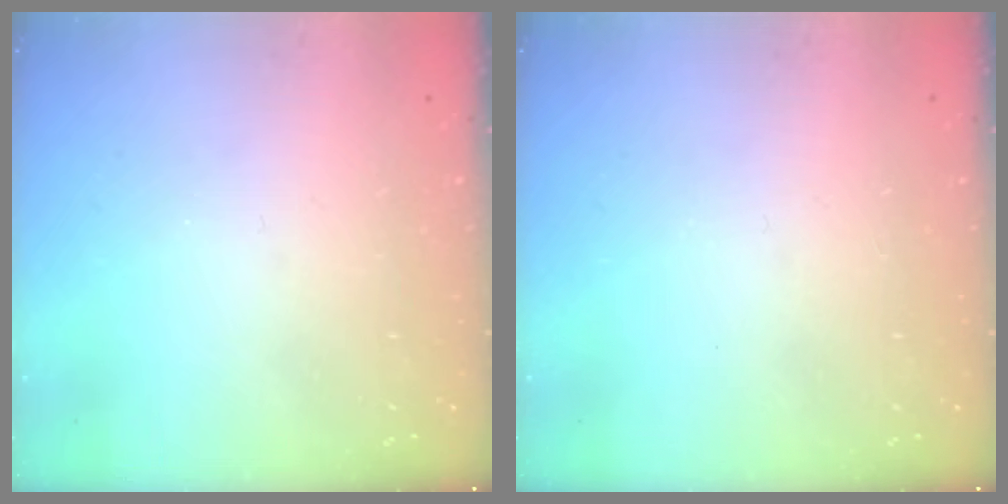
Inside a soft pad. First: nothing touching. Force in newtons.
{"total": 0.0}